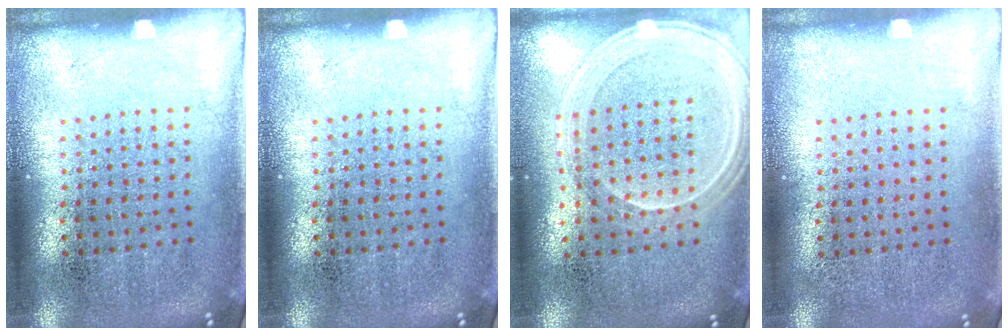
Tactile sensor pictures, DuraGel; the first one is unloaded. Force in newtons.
{"total": 0.0}
{"total": 1.2, "press": 1.2, "slide": 0.3}
{"total": 0.0}